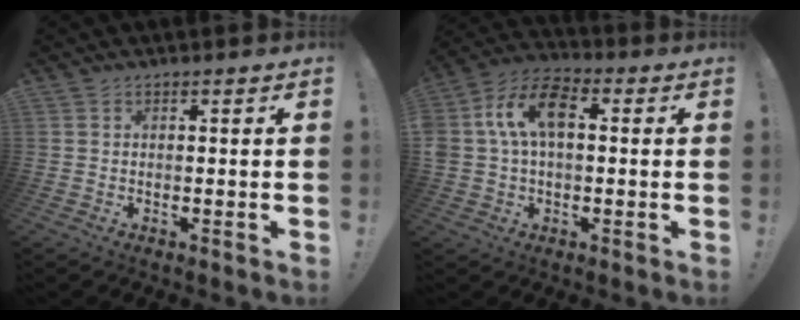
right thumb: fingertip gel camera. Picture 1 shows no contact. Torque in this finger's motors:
{"motor_torque": [1.59, 1.60, 0.66, 0.06, 0.24]}